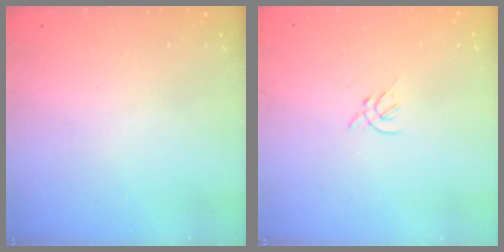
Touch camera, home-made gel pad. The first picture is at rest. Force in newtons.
{"total": 1.4, "press": 1.3, "slide": 0.5}